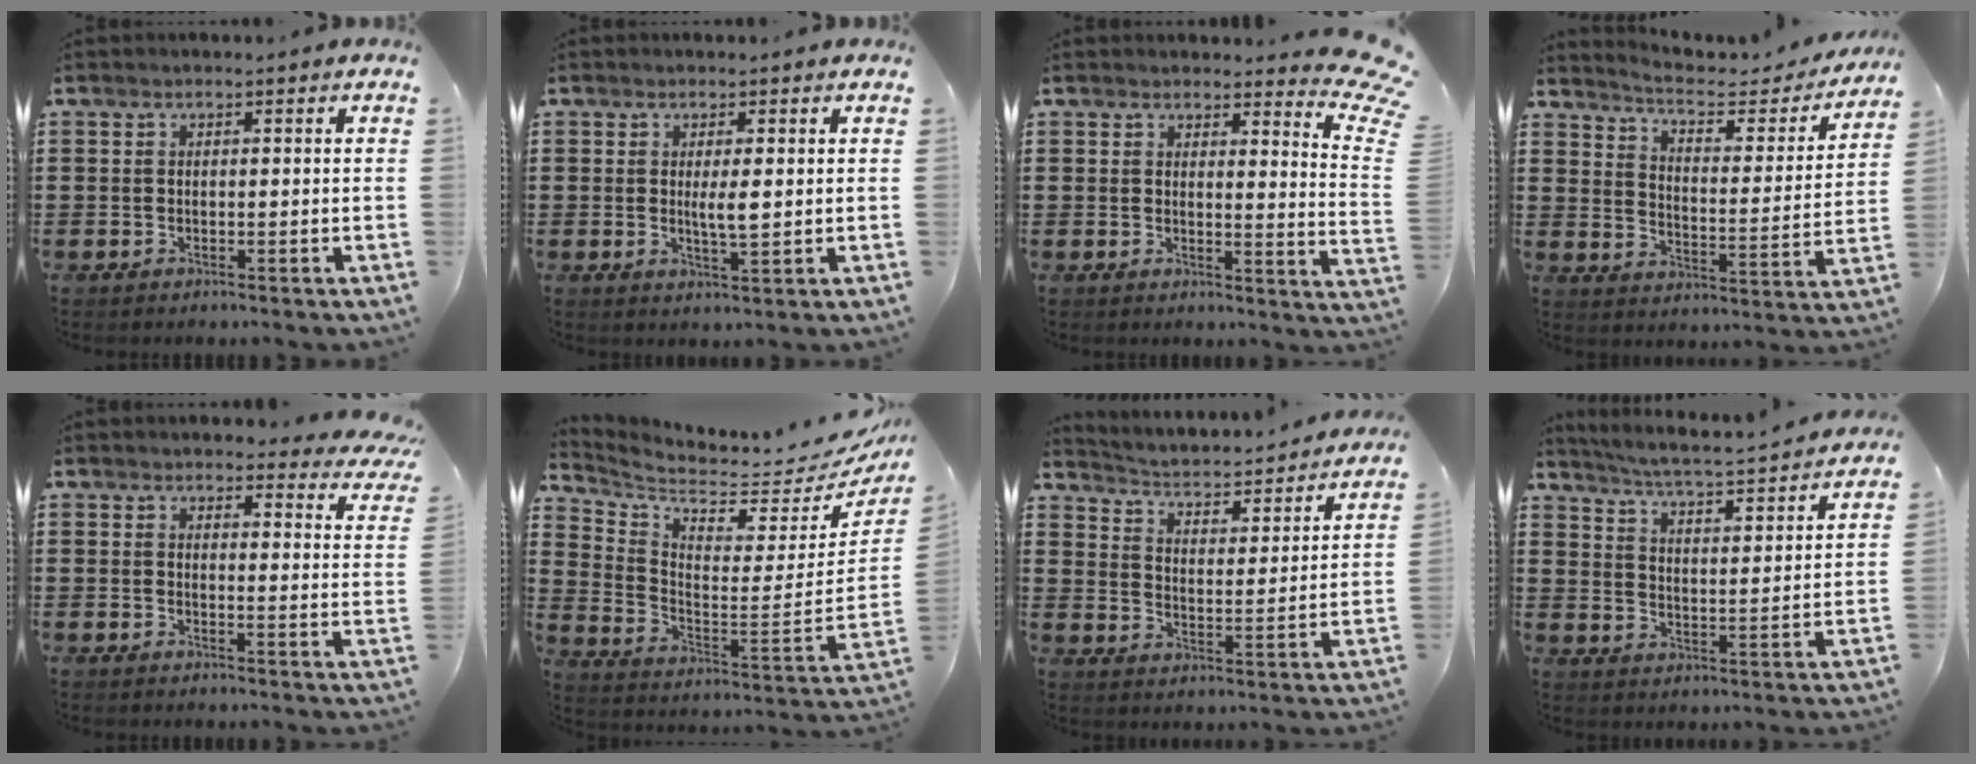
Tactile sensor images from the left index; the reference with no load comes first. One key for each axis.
{"total": 3.2, "fx": 0.4, "fy": 0.6, "fz": 3.1, "tx": -0.051, "ty": -0.007, "tz": 0.004}
{"total": 5.2, "fx": 4.3, "fy": 0.5, "fz": 2.9, "tx": -0.033, "ty": -0.032, "tz": 0.070}
{"total": 4.2, "fx": 3.5, "fy": 0.9, "fz": 2.1, "tx": -0.061, "ty": -0.023, "tz": 0.051}
{"total": 3.9, "fx": 3.7, "fy": 0.5, "fz": 1.1, "tx": -0.021, "ty": -0.020, "tz": 0.063}
{"total": 4.2, "fx": 3.9, "fy": 0.7, "fz": 1.4, "tx": -0.057, "ty": -0.058, "tz": 0.061}
{"total": 2.2, "fx": 2.1, "fy": 0.3, "fz": 0.7, "tx": -0.031, "ty": -0.031, "tz": 0.022}
{"total": 3.9, "fx": 3.7, "fy": -0.5, "fz": 1.4, "tx": -0.047, "ty": -0.038, "tz": 0.053}